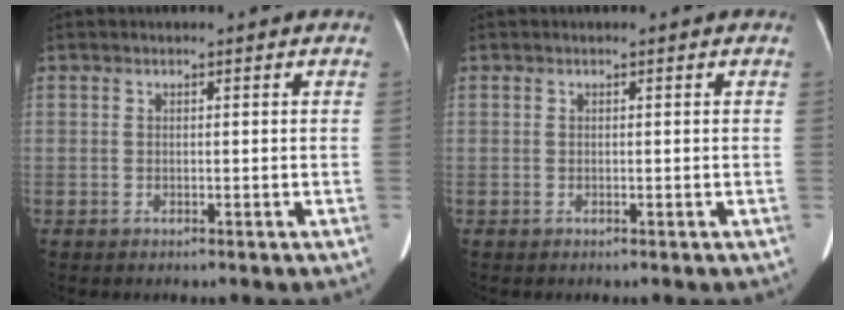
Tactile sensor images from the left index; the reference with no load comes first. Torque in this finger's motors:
{"motor_torque": [0.00, 0.00, 0.00, 0.00]}